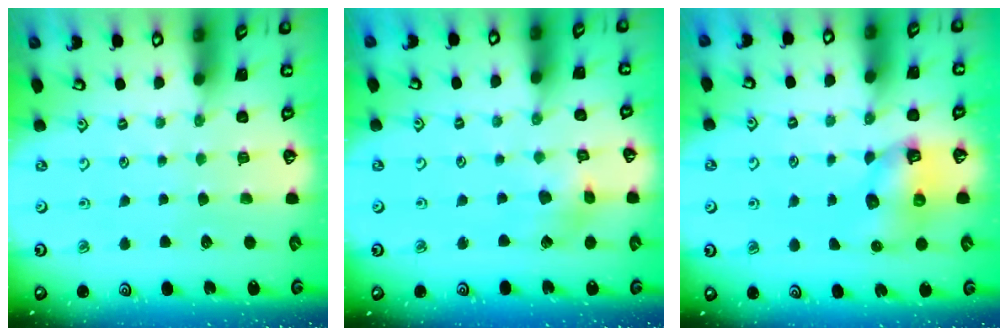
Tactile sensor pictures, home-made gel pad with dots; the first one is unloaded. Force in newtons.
{"total": 5.0, "press": 4.9, "slide": 0.6}
{"total": 8.6, "press": 8.6, "slide": 0.7}